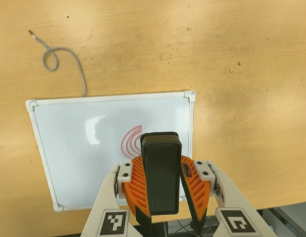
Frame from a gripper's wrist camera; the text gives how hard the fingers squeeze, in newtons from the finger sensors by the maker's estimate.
{"total": 10.2, "left": 10.2, "right": 10.2}